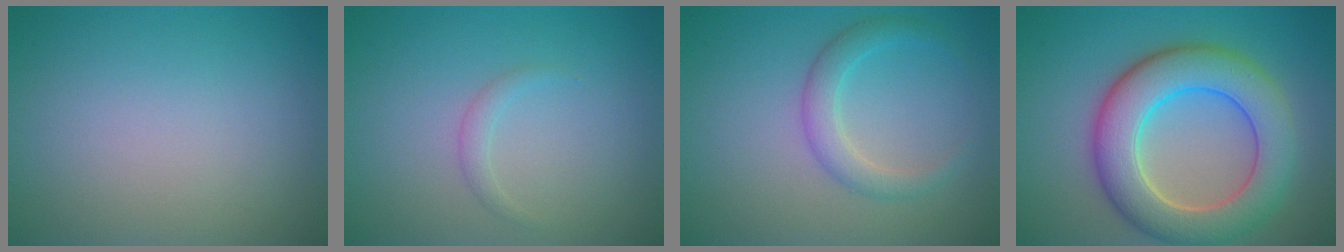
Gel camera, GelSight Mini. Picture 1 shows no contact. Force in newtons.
{"total": 1.0, "press": 1.0, "slide": 0.2}
{"total": 2.6, "press": 2.6, "slide": 0.0}
{"total": 8.7, "press": 8.7, "slide": 0.9}